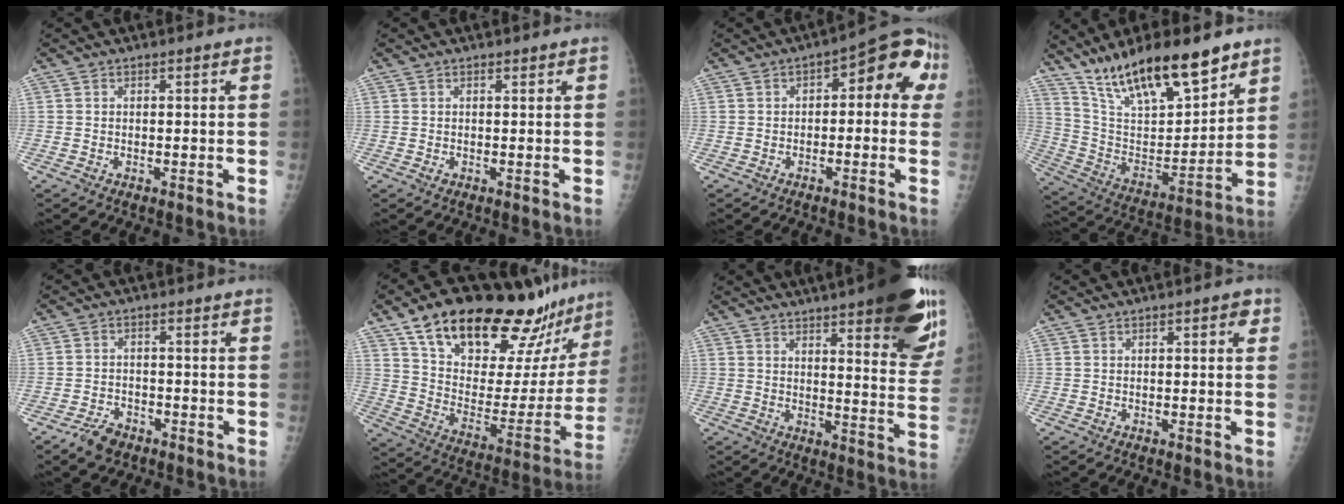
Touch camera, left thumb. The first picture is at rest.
{"total": 0.6, "force": [0.2, 0.4, 0.3], "torque": [-0.003, -0.001, 0.004]}
{"total": 10.4, "force": [1.1, 5.1, 9.0], "torque": [-0.072, 0.040, 0.000]}
{"total": 21.7, "force": [15.5, 6.8, 13.6], "torque": [-0.201, -0.061, 0.282]}
{"total": 4.2, "force": [-2.9, 2.6, 1.6], "torque": [-0.026, 0.012, -0.049]}
{"total": 30.7, "force": [22.7, 10.8, 17.5], "torque": [-0.232, -0.076, 0.342]}
{"total": 14.9, "force": [8.2, 3.8, 11.8], "torque": [-0.120, -0.034, 0.100]}
{"total": 2.1, "force": [0.8, 0.8, 1.8], "torque": [-0.019, 0.002, 0.007]}